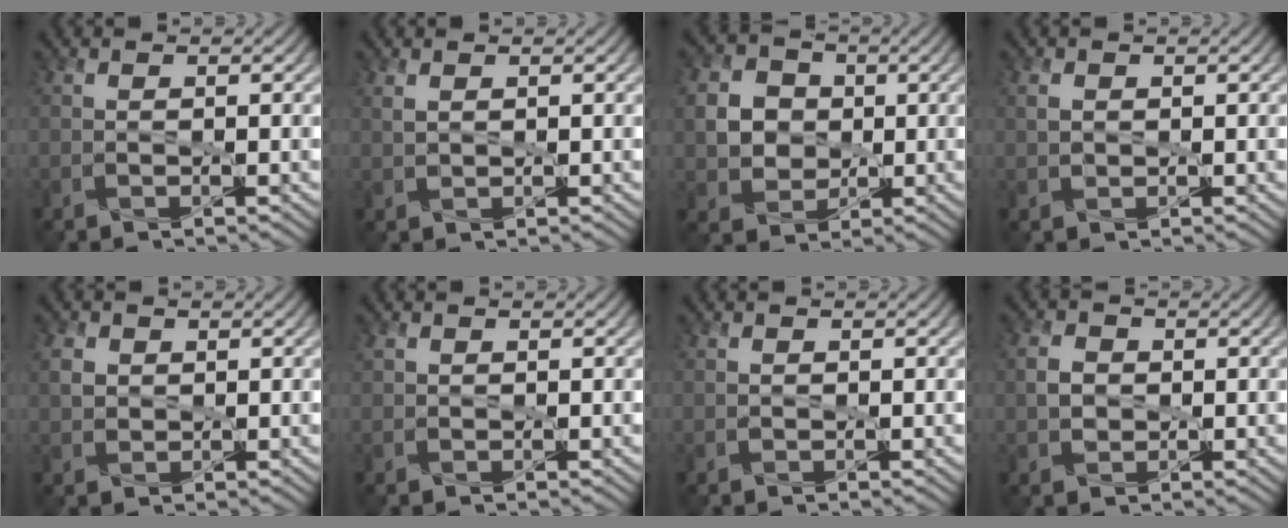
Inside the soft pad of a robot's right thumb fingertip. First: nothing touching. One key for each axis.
{"total": 1.4, "fx": 0.7, "fy": 0.8, "fz": 0.9, "tx": -0.027, "ty": 0.000, "tz": 0.016}
{"total": 6.4, "fx": 0.3, "fy": 5.7, "fz": 2.8, "tx": -0.099, "ty": 0.008, "tz": 0.002}
{"total": 1.6, "fx": 0.3, "fy": 1.3, "fz": 1.0, "tx": -0.029, "ty": 0.001, "tz": 0.004}
{"total": 2.6, "fx": 0.7, "fy": 2.1, "fz": 1.3, "tx": -0.042, "ty": 0.002, "tz": 0.013}
{"total": 0.8, "fx": 0.5, "fy": 0.6, "fz": 0.3, "tx": -0.010, "ty": 0.004, "tz": 0.012}
{"total": 0.0}
{"total": 2.6, "fx": -0.1, "fy": 2.2, "fz": 1.5, "tx": -0.037, "ty": 0.003, "tz": -0.009}